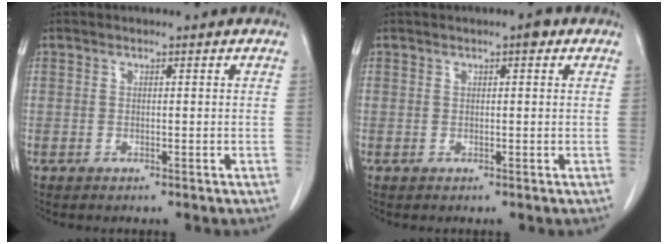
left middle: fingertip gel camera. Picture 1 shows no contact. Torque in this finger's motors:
{"motor_torque": [0.39, -0.39, 0.15, 0.02]}